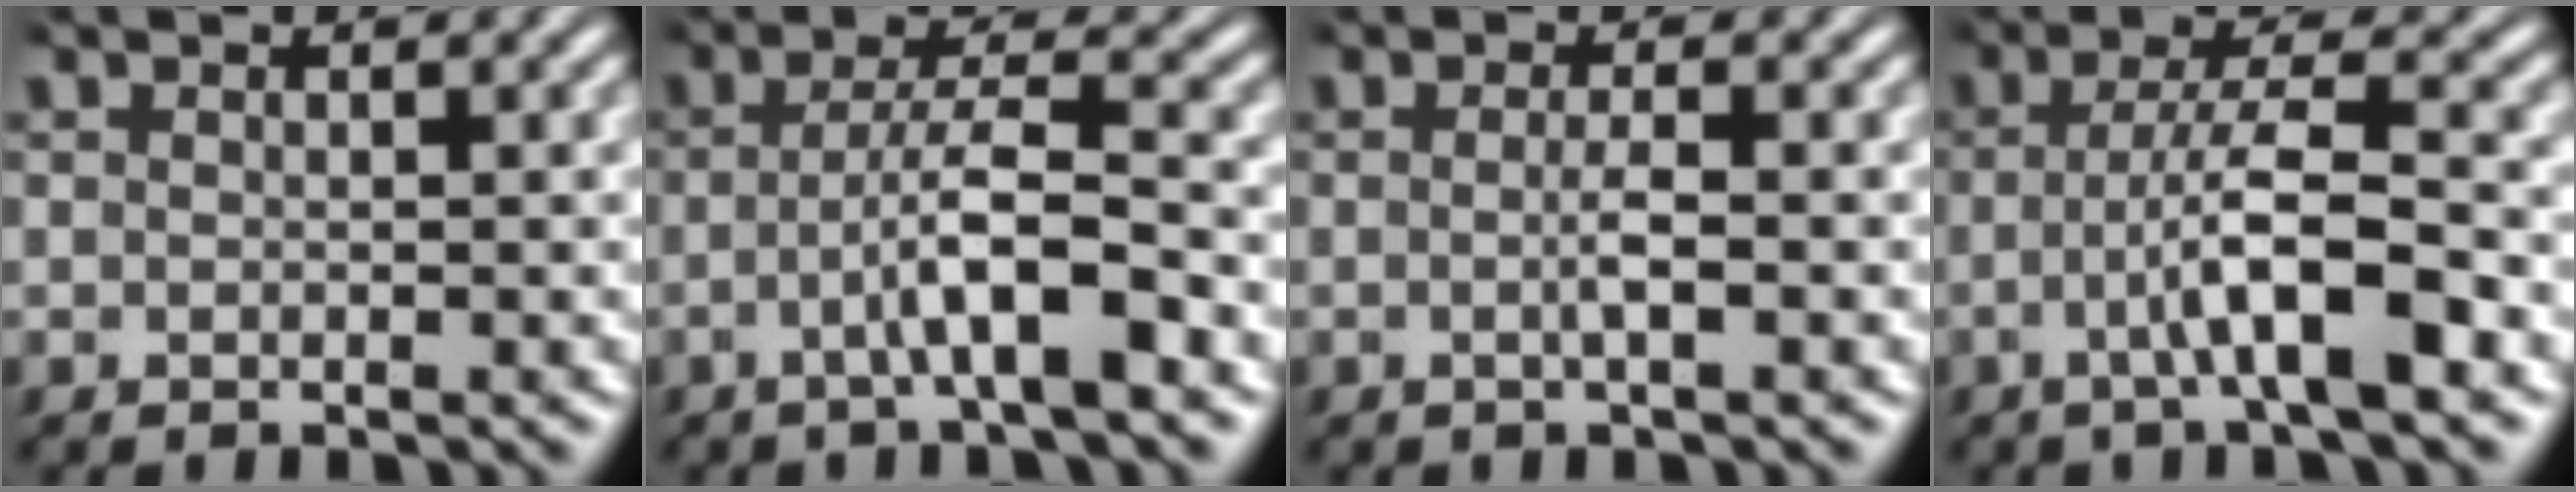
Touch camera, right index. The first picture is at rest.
{"total": 4.2, "force": [-1.8, 0.5, 3.8], "torque": [-0.066, 0.006, -0.033]}
{"total": 1.5, "force": [-0.6, -0.2, 1.4], "torque": [-0.027, -0.003, -0.013]}
{"total": 4.9, "force": [-1.6, 0.9, 4.6], "torque": [-0.081, 0.001, -0.028]}